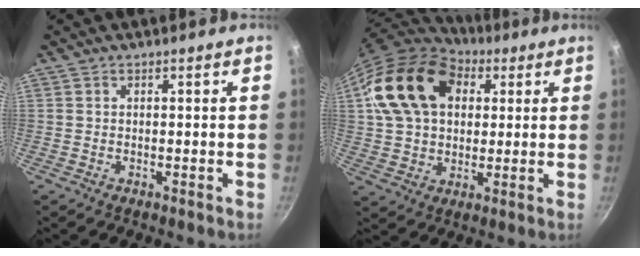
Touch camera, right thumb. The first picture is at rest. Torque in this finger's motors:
{"motor_torque": [1.00, 1.05, 0.65, -0.29, 0.42]}